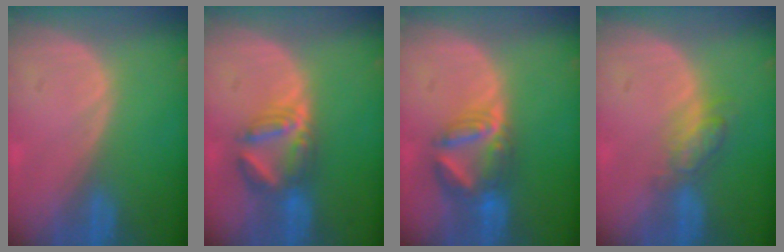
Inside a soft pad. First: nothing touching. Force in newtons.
{"total": 5.9, "press": 5.9, "slide": 0.3}
{"total": 6.6, "press": 6.4, "slide": 1.5}
{"total": 4.9, "press": 4.3, "slide": 2.3}